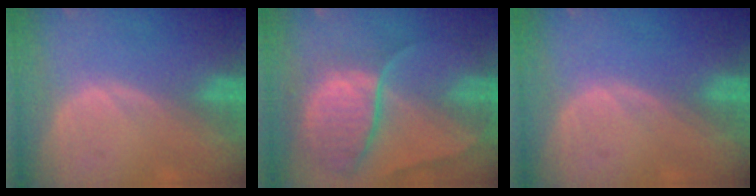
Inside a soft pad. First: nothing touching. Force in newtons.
{"total": 10.6, "press": 8.8, "slide": 6.0}
{"total": 0.0}